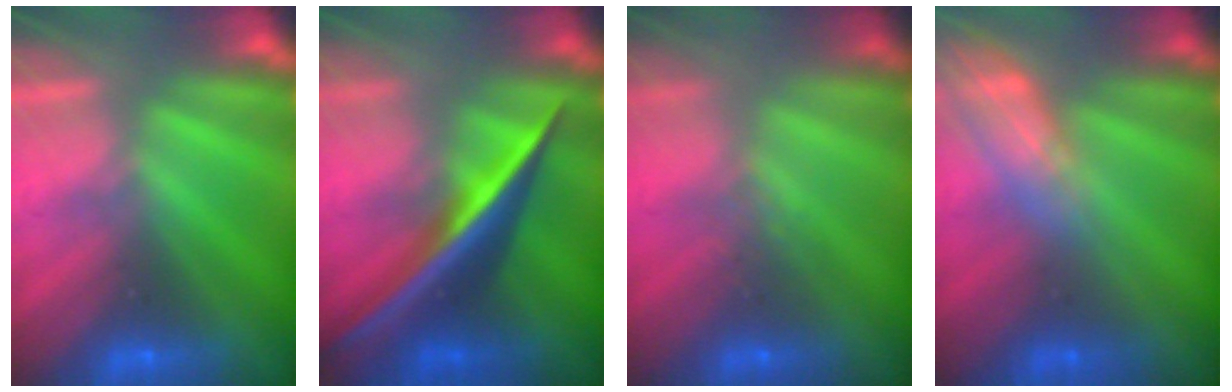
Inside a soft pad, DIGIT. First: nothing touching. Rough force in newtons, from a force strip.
{"total": 2.7}
{"total": 2.6}
{"total": 2.5}